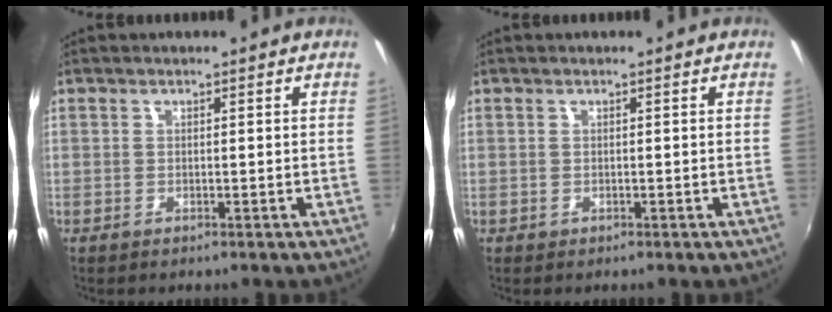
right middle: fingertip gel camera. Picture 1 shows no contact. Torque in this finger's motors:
{"motor_torque": [0.04, -0.10, 0.03, -0.01]}